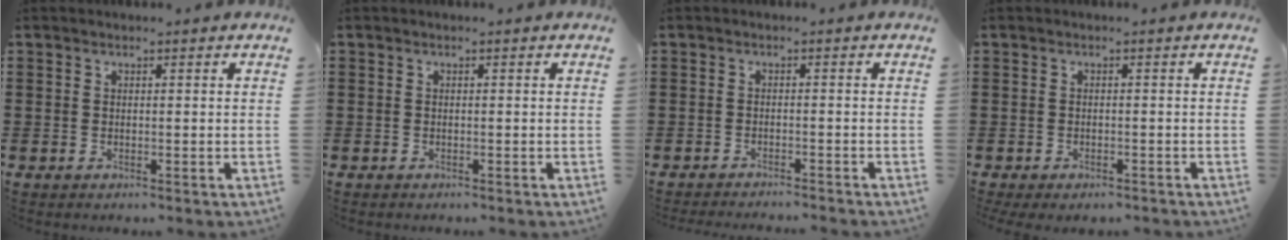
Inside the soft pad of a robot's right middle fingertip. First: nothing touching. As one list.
[{"total": 0.0}, {"total": 1.5, "force": [-1.4, -0.2, 0.2], "torque": [-0.003, 0.003, -0.029]}, {"total": 0.9, "force": [-0.8, 0.2, 0.3], "torque": [-0.008, -0.004, -0.016]}]